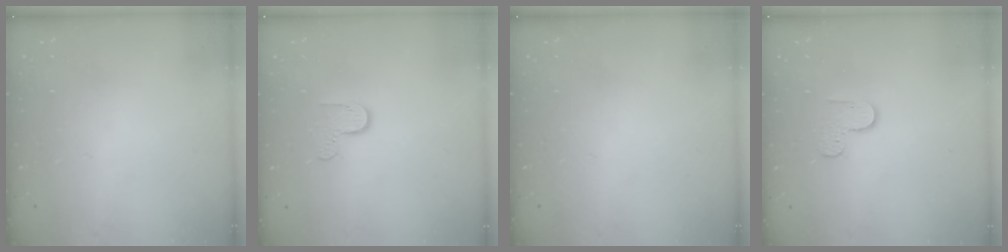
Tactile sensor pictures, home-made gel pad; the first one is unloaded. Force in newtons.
{"total": 4.7, "press": 4.7, "slide": 0.4}
{"total": 0.0}
{"total": 3.7, "press": 3.7, "slide": 0.4}